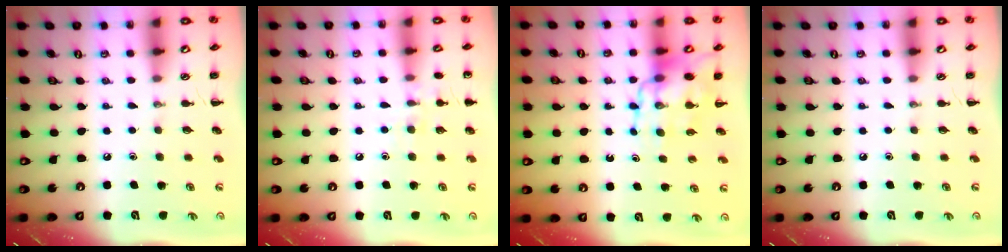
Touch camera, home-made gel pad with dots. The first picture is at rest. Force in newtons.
{"total": 7.9, "press": 7.6, "slide": 2.0}
{"total": 11.0, "press": 10.7, "slide": 2.7}
{"total": 0.0}